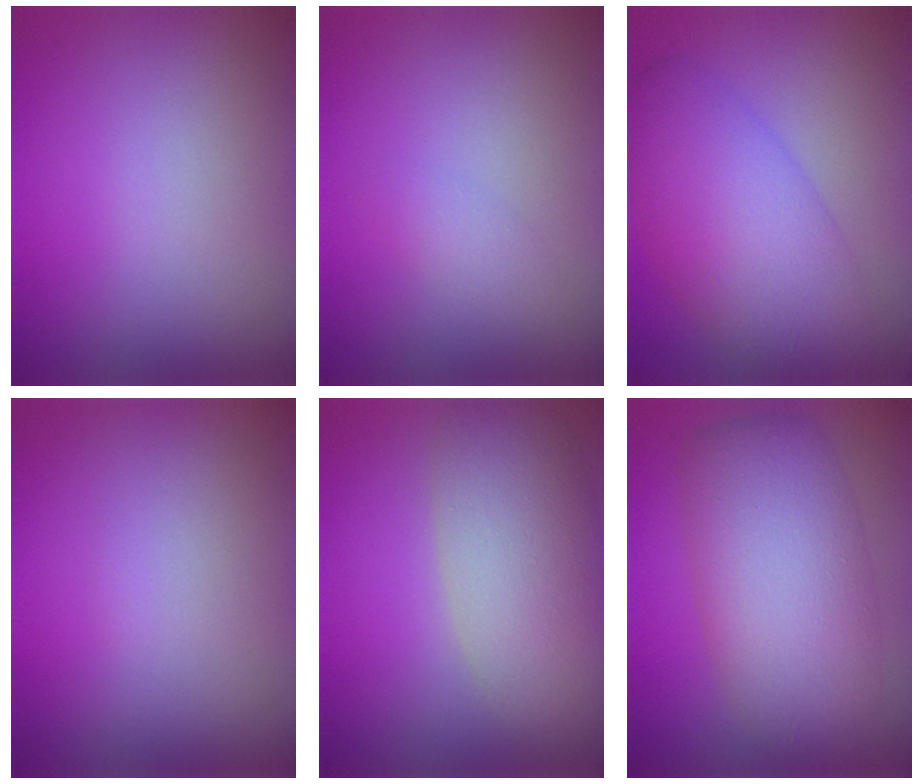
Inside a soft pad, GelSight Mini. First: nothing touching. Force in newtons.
{"total": 1.1, "press": 1.1, "slide": 0.0}
{"total": 7.5, "press": 7.5, "slide": 0.2}
{"total": 0.0}
{"total": 7.0, "press": 7.0, "slide": 0.6}
{"total": 8.9, "press": 8.9, "slide": 0.1}